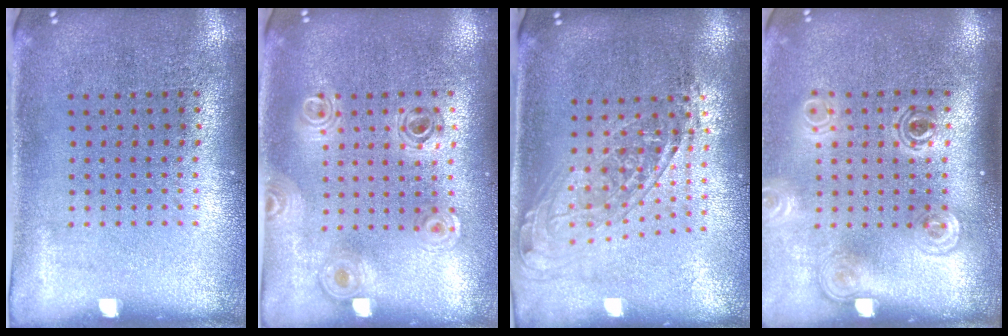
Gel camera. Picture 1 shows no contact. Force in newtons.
{"total": 0.8, "press": 0.8, "slide": 0.0}
{"total": 1.6, "press": 1.3, "slide": 0.9}
{"total": 1.8, "press": 1.3, "slide": 1.2}